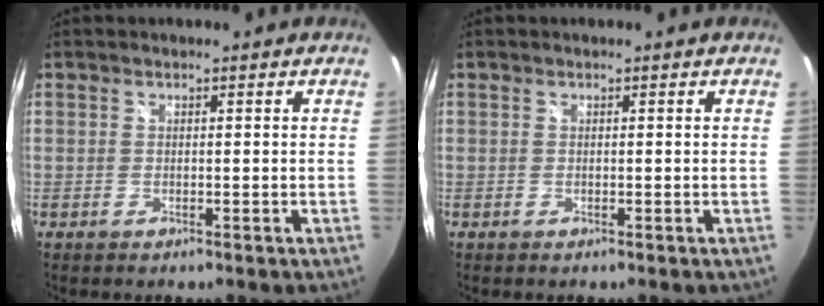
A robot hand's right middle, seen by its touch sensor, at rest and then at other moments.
{"total": 0.0}